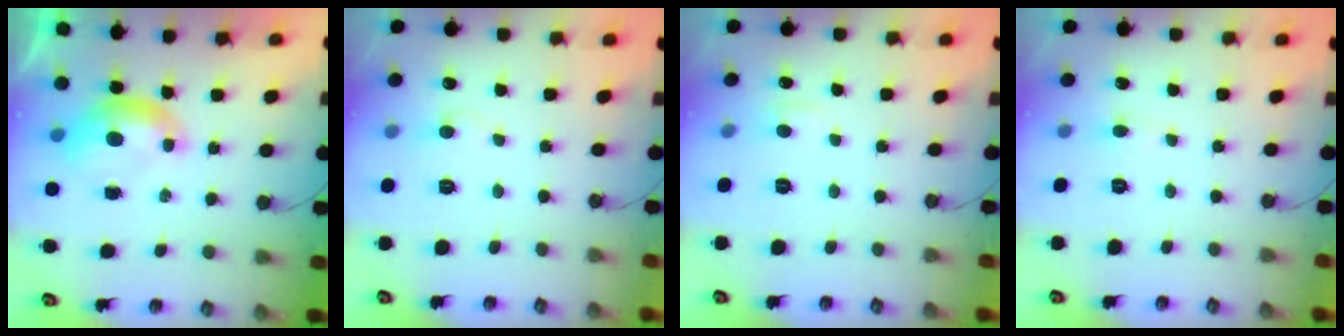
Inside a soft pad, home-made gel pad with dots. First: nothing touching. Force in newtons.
{"total": 1.3, "press": 1.1, "slide": 0.6}
{"total": 1.6, "press": 1.6, "slide": 0.4}
{"total": 0.7, "press": 0.4, "slide": 0.5}